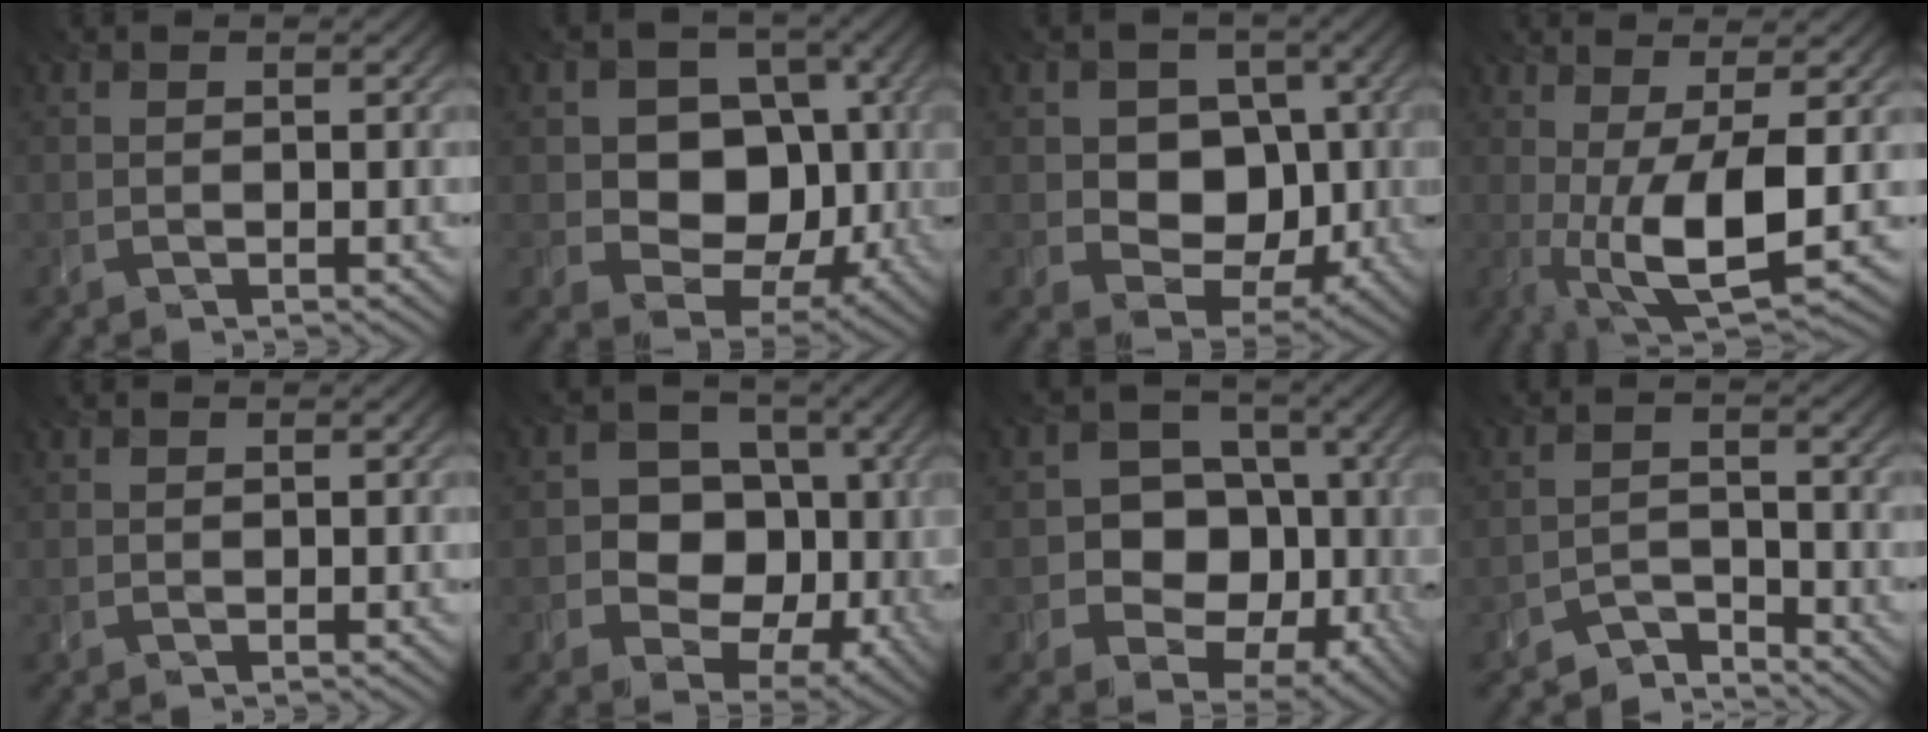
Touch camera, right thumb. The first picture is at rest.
{"total": 11.2, "force": [0.5, 9.2, 6.3], "torque": [-0.110, -0.013, -0.005]}
{"total": 8.9, "force": [0.3, 7.4, 4.9], "torque": [-0.086, -0.009, -0.010]}
{"total": 10.6, "force": [-1.0, 3.2, 10.1], "torque": [-0.192, -0.005, -0.009]}
{"total": 0.0}
{"total": 10.5, "force": [0.0, 8.7, 5.8], "torque": [-0.106, -0.023, -0.018]}
{"total": 11.3, "force": [-0.7, 9.6, 6.0], "torque": [-0.099, -0.024, -0.033]}
{"total": 3.4, "force": [-3.2, 0.8, 0.5], "torque": [-0.001, 0.003, -0.066]}